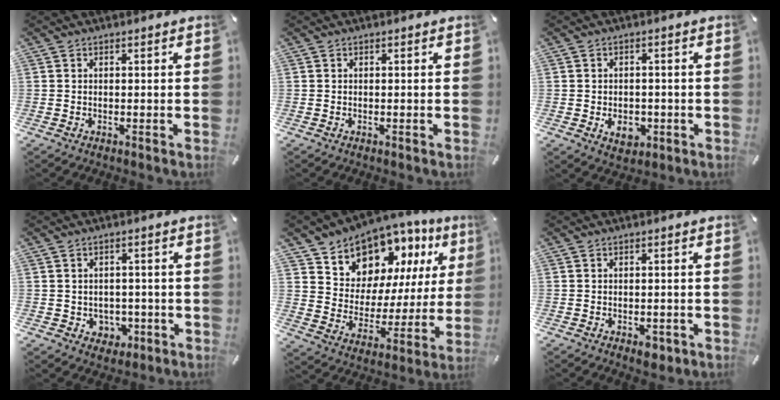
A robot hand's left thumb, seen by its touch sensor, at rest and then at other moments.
{"total": 0.0}
{"total": 5.3, "force": [-1.4, 4.1, 3.0], "torque": [-0.048, -0.003, -0.028]}
{"total": 4.1, "force": [-0.2, 4.0, 0.9], "torque": [0.002, -0.001, -0.006]}
{"total": 11.3, "force": [8.8, 7.0, 0.7], "torque": [-0.024, -0.099, 0.160]}
{"total": 3.0, "force": [-1.4, 1.8, 2.0], "torque": [-0.037, 0.005, -0.025]}